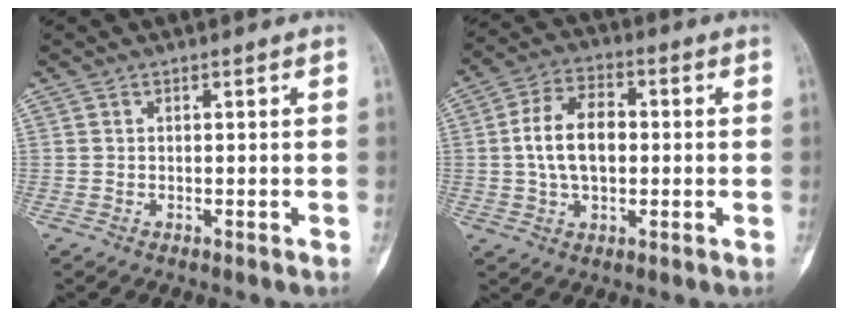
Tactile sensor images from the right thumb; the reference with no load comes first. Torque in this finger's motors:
{"motor_torque": [1.54, 1.53, 0.65, -0.53, 0.34]}